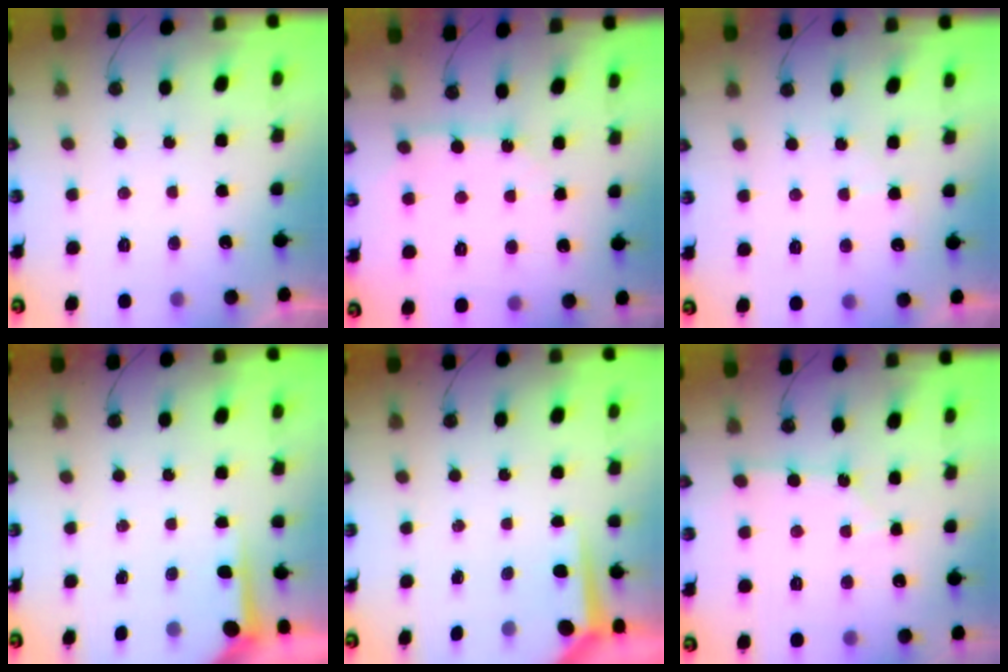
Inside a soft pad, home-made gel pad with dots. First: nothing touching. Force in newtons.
{"total": 5.9, "press": 5.9, "slide": 0.5}
{"total": 5.0, "press": 5.0, "slide": 0.6}
{"total": 3.7, "press": 3.6, "slide": 0.4}
{"total": 4.0, "press": 4.0, "slide": 0.3}
{"total": 2.9, "press": 2.9, "slide": 0.4}